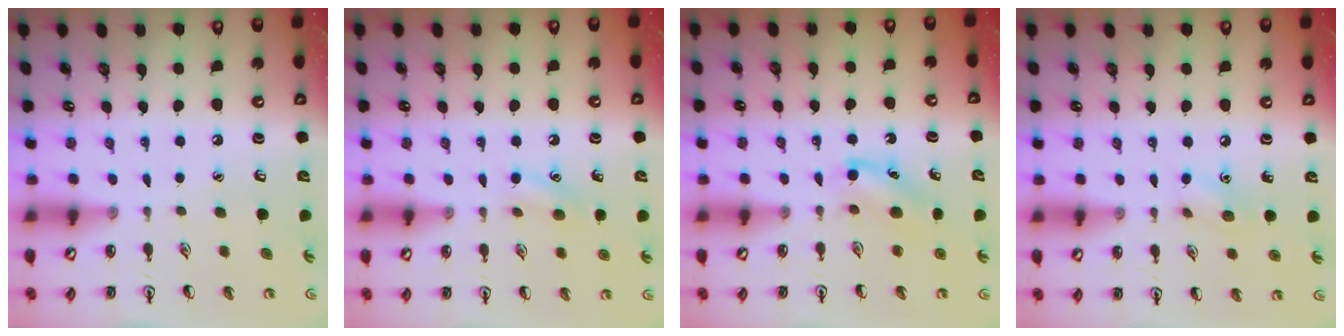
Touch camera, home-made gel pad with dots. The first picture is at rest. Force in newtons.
{"total": 7.6, "press": 7.2, "slide": 2.4}
{"total": 4.6, "press": 4.4, "slide": 1.3}
{"total": 6.6, "press": 6.3, "slide": 1.8}